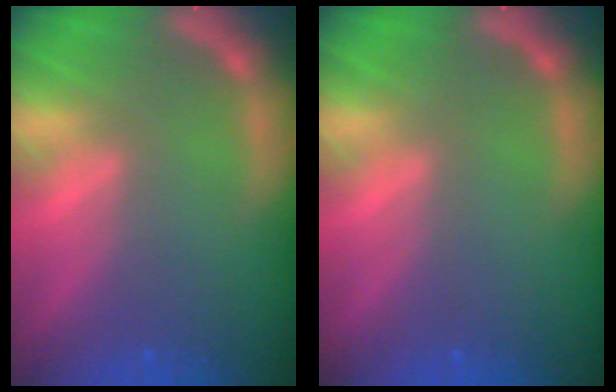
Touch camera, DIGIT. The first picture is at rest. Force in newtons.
{"total": 0.0}